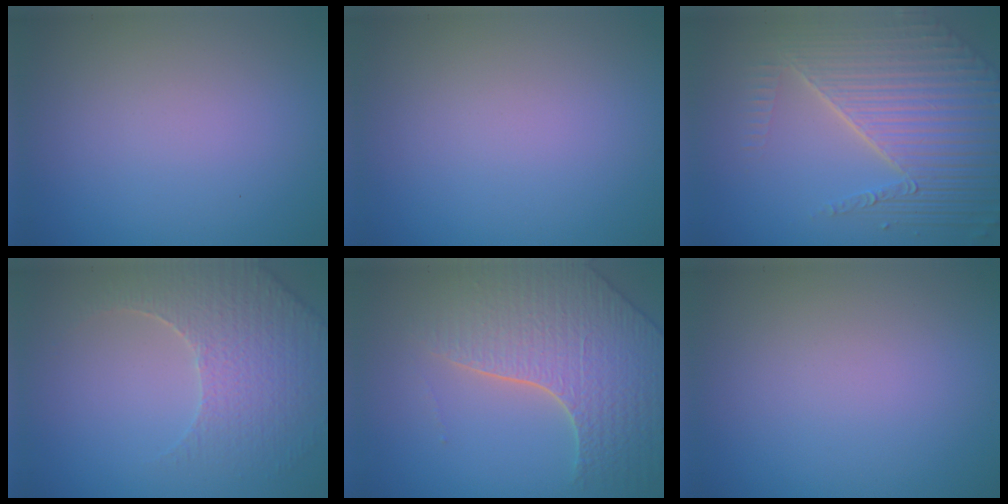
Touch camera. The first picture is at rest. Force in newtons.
{"total": 0.0}
{"total": 8.6, "press": 5.7, "slide": 6.4}
{"total": 4.1, "press": 4.0, "slide": 0.9}
{"total": 6.6, "press": 5.3, "slide": 3.8}
{"total": 0.0}